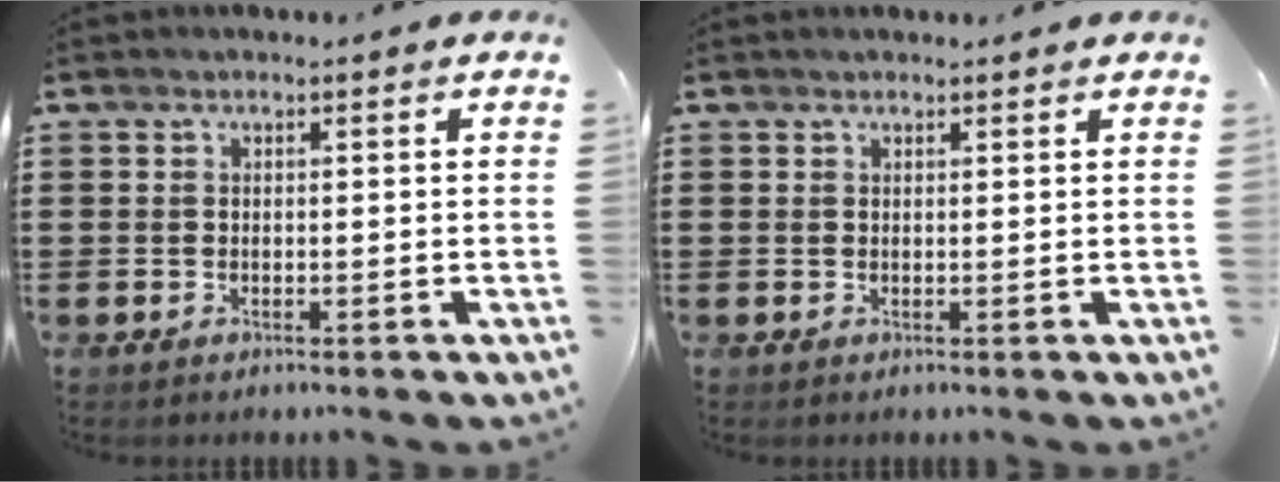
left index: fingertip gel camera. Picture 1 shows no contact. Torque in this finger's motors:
{"motor_torque": [0.55, 0.14, 0.02, 0.02]}